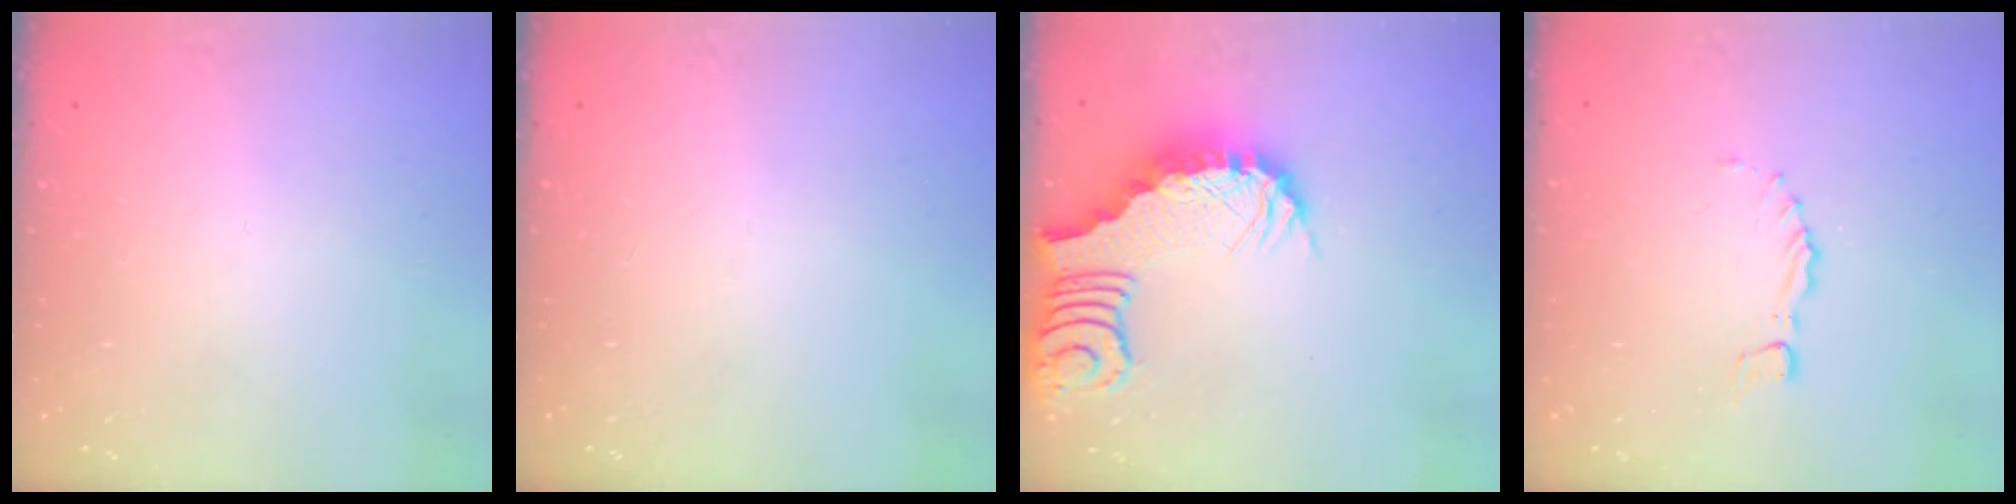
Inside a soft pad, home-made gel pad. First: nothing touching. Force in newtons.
{"total": 0.0}
{"total": 3.0, "press": 2.9, "slide": 0.7}
{"total": 0.0}